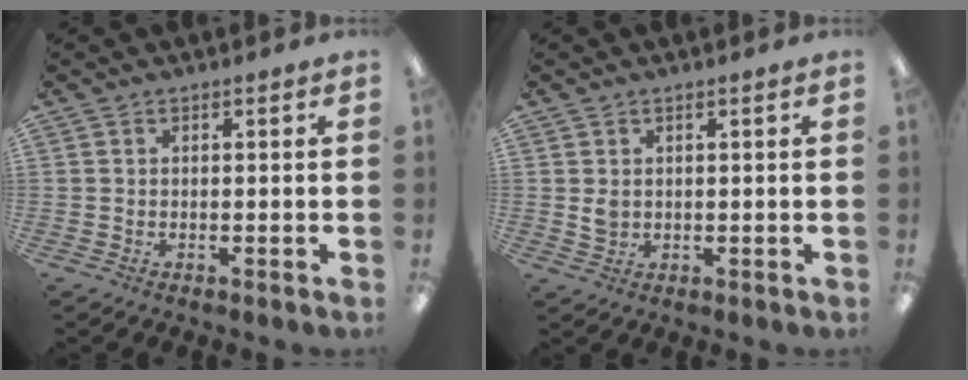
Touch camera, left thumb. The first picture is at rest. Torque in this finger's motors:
{"motor_torque": [-0.05, 0.05, -0.13, 0.07, 0.00]}